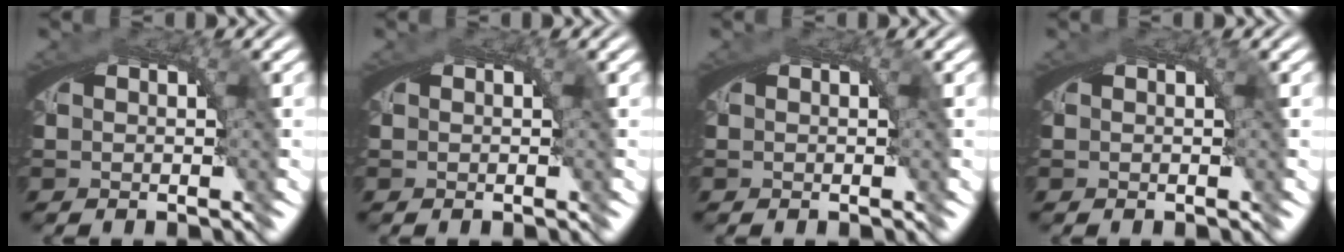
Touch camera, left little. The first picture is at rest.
{"total": 1.4, "force": [-0.2, -1.3, -0.5], "torque": [0.021, -0.002, 0.003]}
{"total": 0.0}
{"total": 0.0}